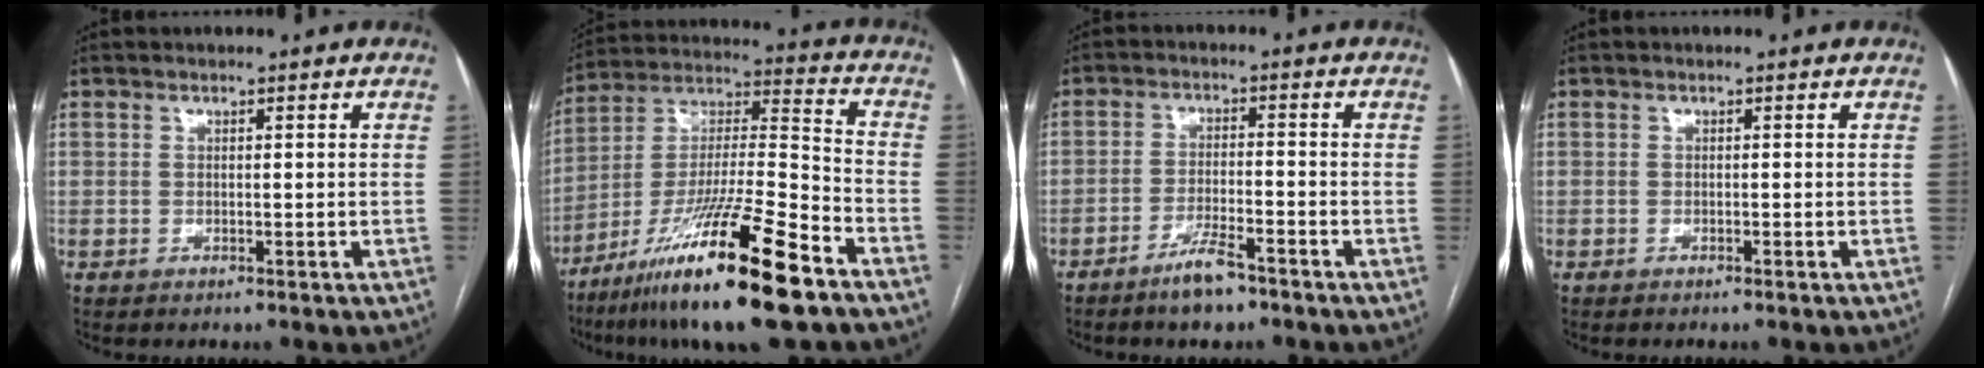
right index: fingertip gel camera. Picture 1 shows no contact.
{"total": 21.6, "force": [-13.5, 1.1, 16.8], "torque": [-0.308, -0.036, -0.240]}
{"total": 5.1, "force": [-3.9, 0.8, 3.3], "torque": [-0.065, -0.004, -0.069]}
{"total": 0.0}